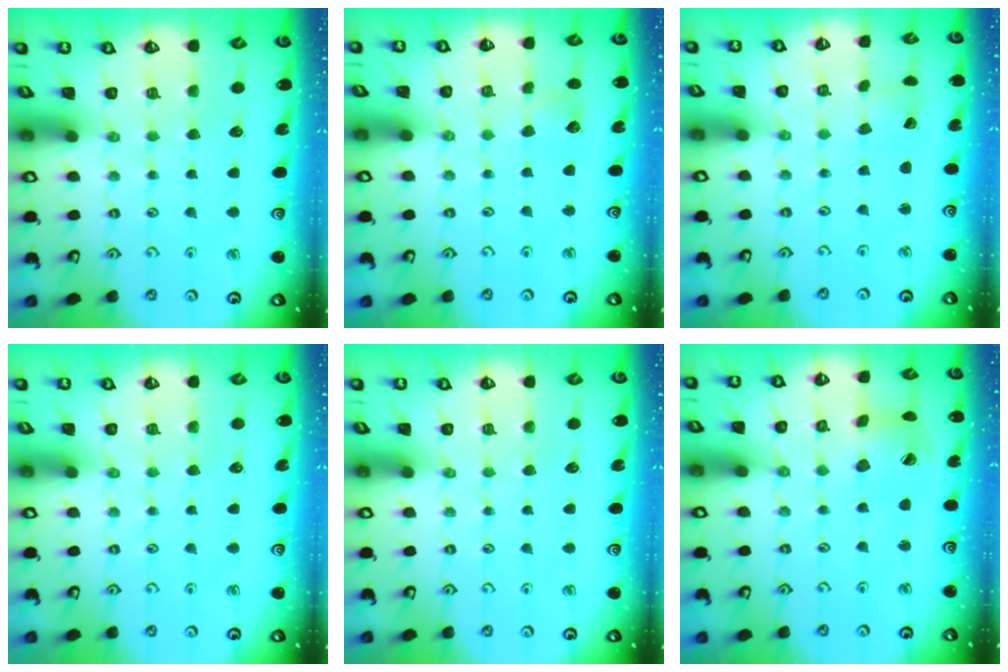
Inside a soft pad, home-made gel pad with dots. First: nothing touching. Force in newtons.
{"total": 4.8, "press": 4.7, "slide": 0.4}
{"total": 0.9, "press": 0.9, "slide": 0.1}
{"total": 0.0}
{"total": 0.0}
{"total": 6.4, "press": 6.3, "slide": 0.8}